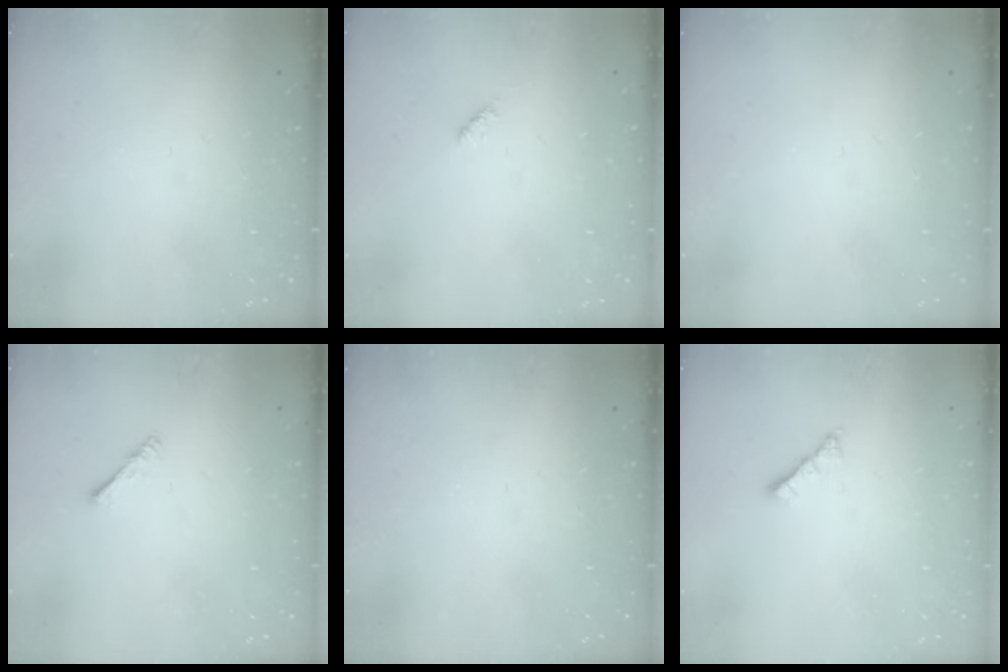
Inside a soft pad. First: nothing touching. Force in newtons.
{"total": 3.1, "press": 3.1, "slide": 0.6}
{"total": 0.0}
{"total": 2.2, "press": 2.1, "slide": 0.5}
{"total": 0.0}
{"total": 2.0, "press": 1.9, "slide": 0.5}